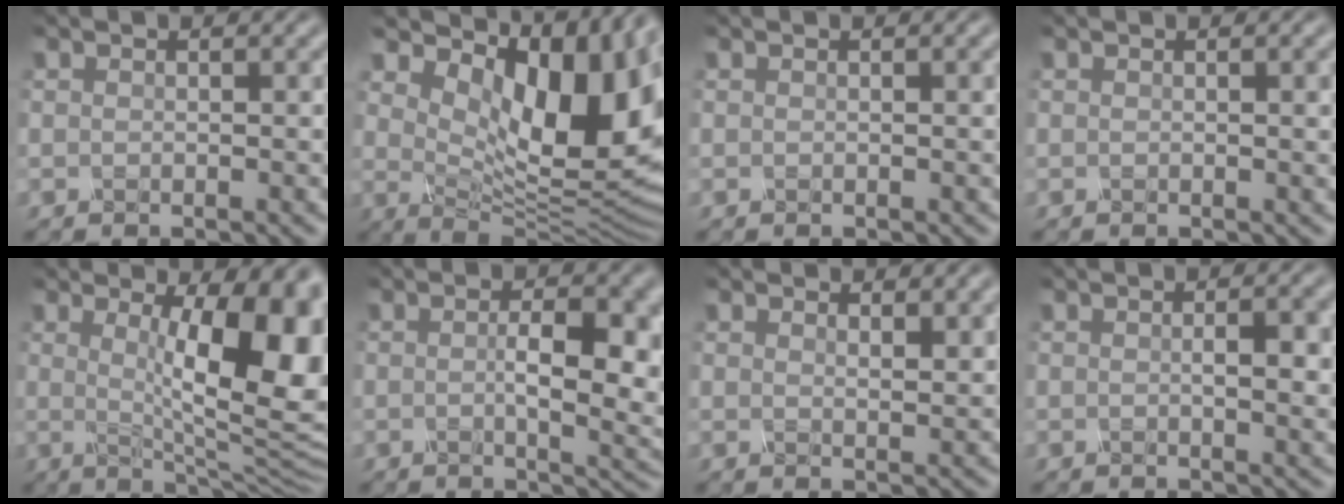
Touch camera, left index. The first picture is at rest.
{"total": 13.5, "force": [4.9, 6.1, 10.9], "torque": [-0.149, 0.003, 0.084]}
{"total": 0.7, "force": [0.2, 0.1, 0.6], "torque": [-0.008, -0.001, 0.005]}
{"total": 1.3, "force": [0.3, 0.3, 1.3], "torque": [-0.013, -0.002, 0.007]}
{"total": 12.7, "force": [1.5, 4.0, 11.9], "torque": [-0.135, -0.006, 0.025]}
{"total": 7.4, "force": [-0.2, 2.8, 6.9], "torque": [-0.094, -0.006, 0.002]}
{"total": 1.7, "force": [1.3, 0.5, 0.9], "torque": [-0.016, -0.003, 0.025]}
{"total": 3.2, "force": [-0.1, 0.9, 3.0], "torque": [-0.048, -0.002, 0.001]}